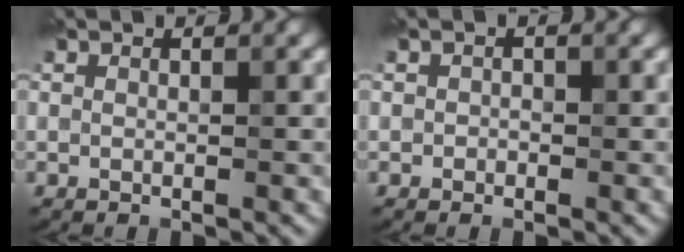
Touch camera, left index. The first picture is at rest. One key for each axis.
{"total": 0.7, "fx": -0.3, "fy": 0.6, "fz": 0.0, "tx": 0.004, "ty": 0.004, "tz": -0.007}